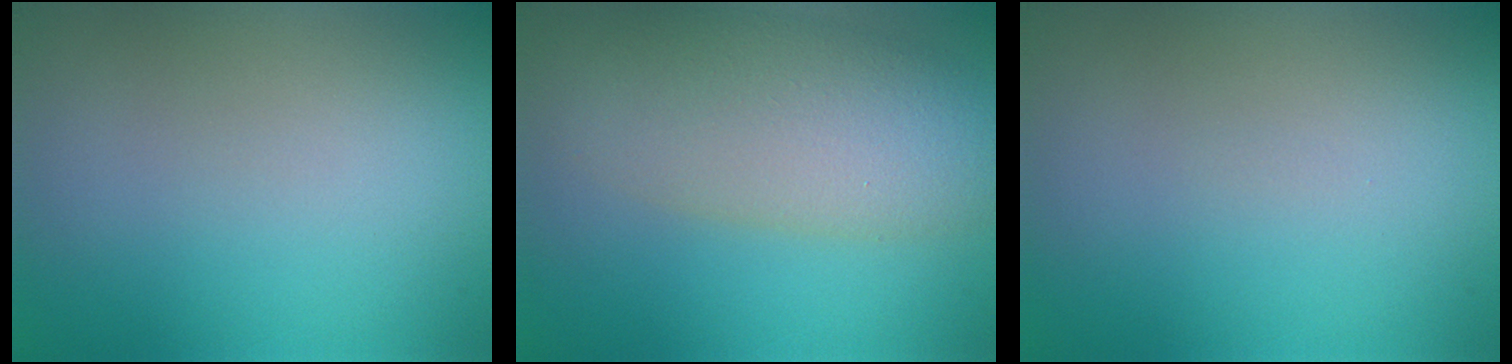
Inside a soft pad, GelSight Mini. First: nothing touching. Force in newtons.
{"total": 7.7, "press": 7.7, "slide": 0.4}
{"total": 0.0}